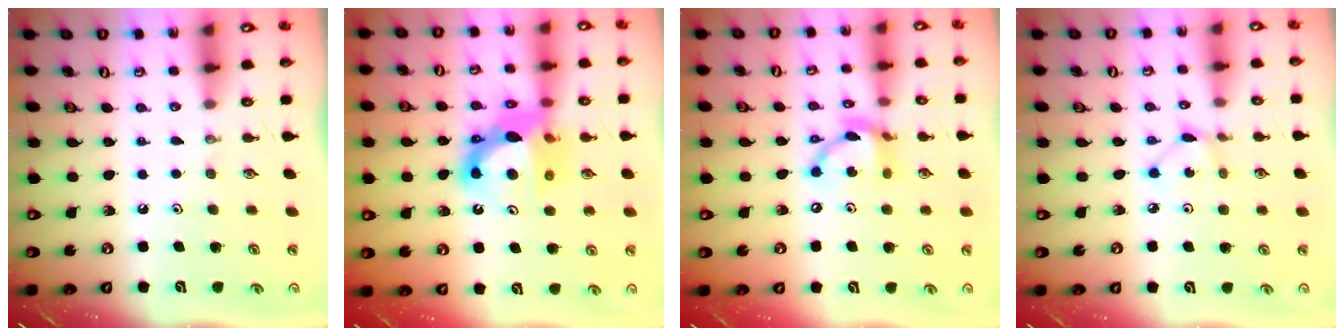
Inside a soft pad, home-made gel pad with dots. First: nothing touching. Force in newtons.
{"total": 12.5, "press": 12.4, "slide": 1.9}
{"total": 11.6, "press": 11.6, "slide": 0.9}
{"total": 2.4, "press": 2.4, "slide": 0.1}